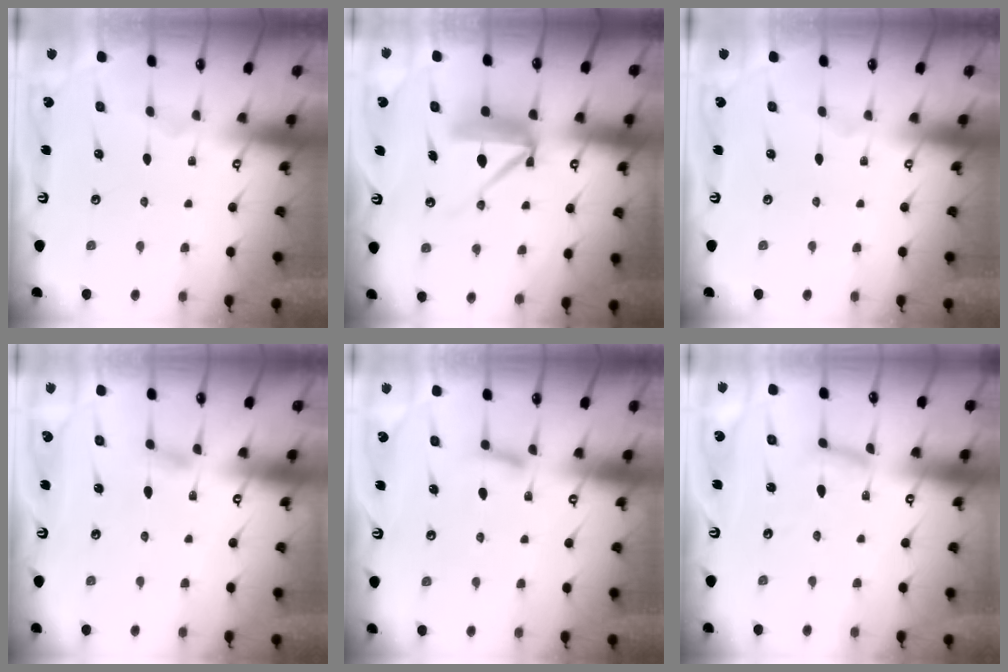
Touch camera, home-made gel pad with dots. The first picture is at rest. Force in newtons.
{"total": 10.8, "press": 10.7, "slide": 1.1}
{"total": 0.0}
{"total": 5.0, "press": 5.0, "slide": 0.5}
{"total": 8.4, "press": 8.4, "slide": 0.8}
{"total": 5.1, "press": 5.1, "slide": 0.4}